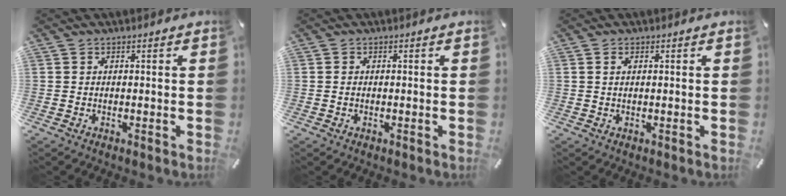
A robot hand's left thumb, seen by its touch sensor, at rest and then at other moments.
{"total": 0.9, "force": [-0.1, 0.6, 0.6], "torque": [-0.013, 0.003, -0.004]}
{"total": 1.0, "force": [0.3, 0.5, 0.8], "torque": [-0.018, 0.002, 0.005]}